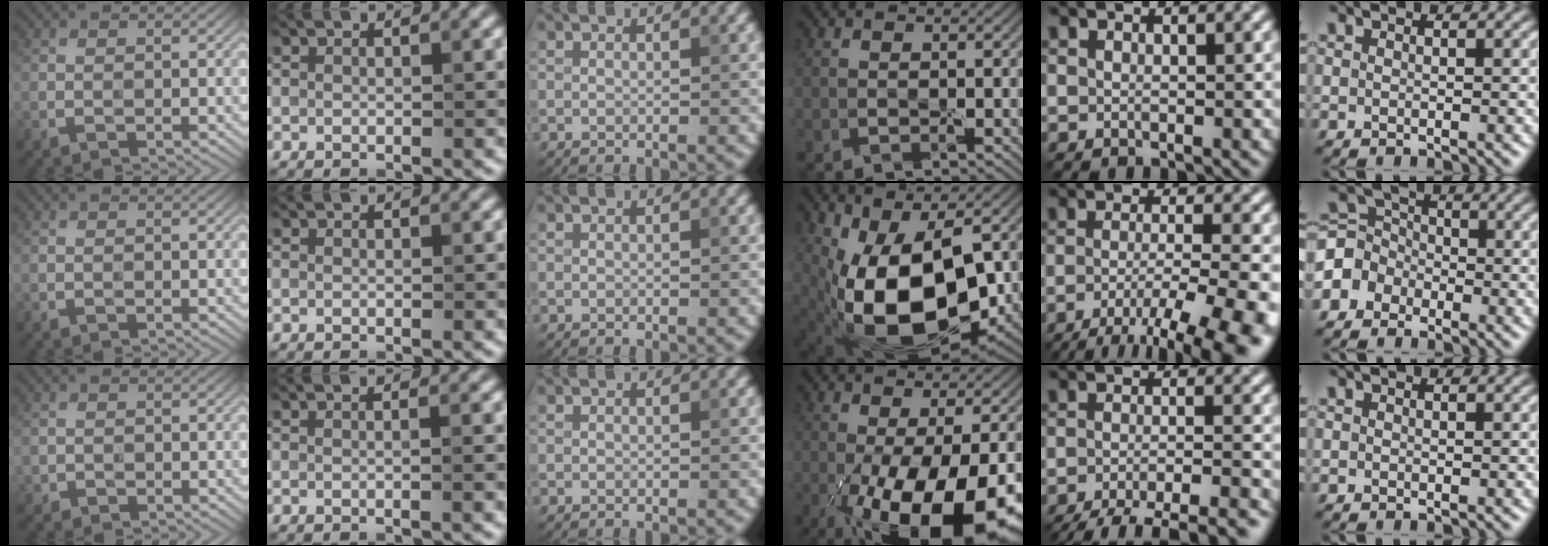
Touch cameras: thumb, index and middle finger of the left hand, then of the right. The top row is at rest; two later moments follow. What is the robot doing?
{"motion": "peel", "object": "sticker"}